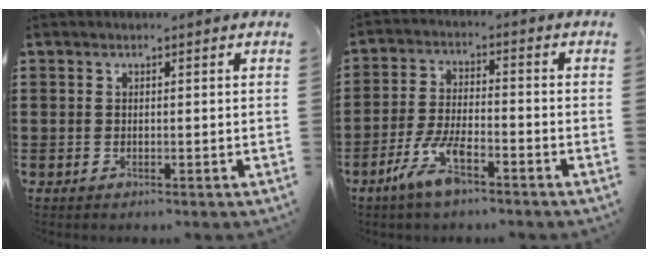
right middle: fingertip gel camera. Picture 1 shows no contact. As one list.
[{"total": 7.3, "force": [-4.4, 2.3, 5.3], "torque": [-0.118, -0.001, -0.083]}]